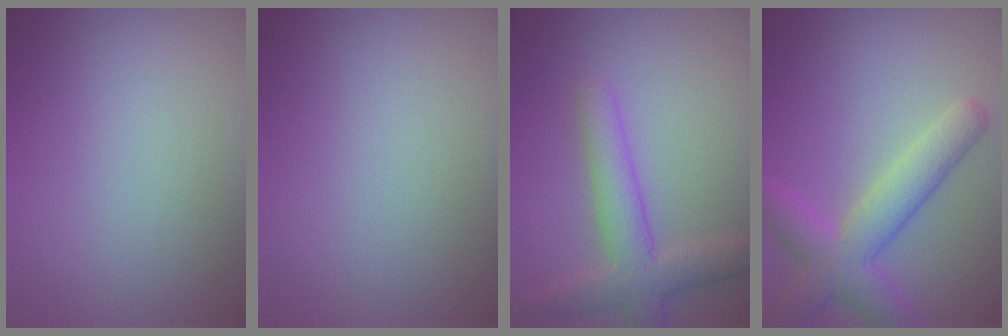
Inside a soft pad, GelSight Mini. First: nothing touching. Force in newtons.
{"total": 0.0}
{"total": 4.7, "press": 4.7, "slide": 0.4}
{"total": 5.8, "press": 5.8, "slide": 0.3}